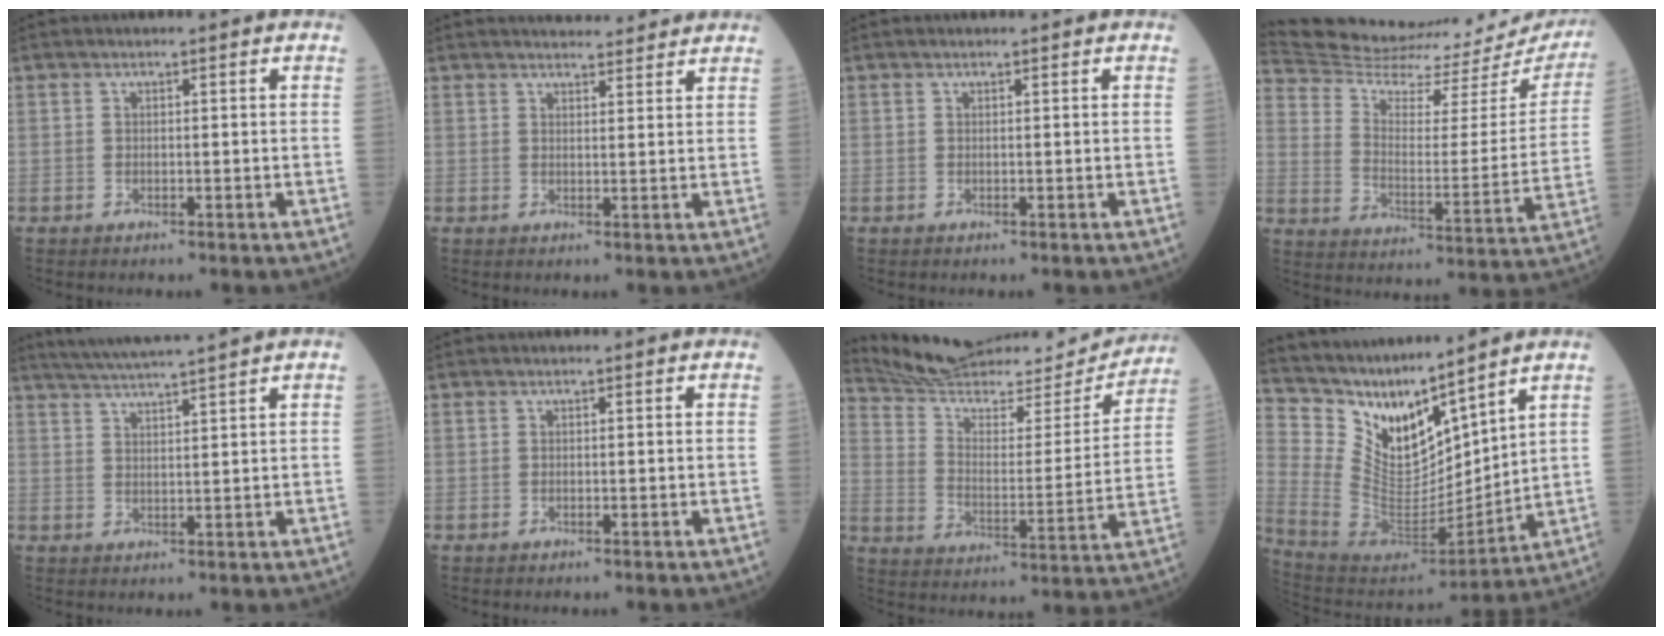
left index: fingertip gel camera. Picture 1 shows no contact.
{"total": 6.8, "force": [6.5, 1.1, 1.8], "torque": [-0.023, 0.014, 0.078]}
{"total": 0.0}
{"total": 28.0, "force": [26.7, 4.1, 7.4], "torque": [-0.137, -0.084, 0.344]}
{"total": 8.4, "force": [7.4, -1.6, 3.5], "torque": [-0.063, 0.014, 0.119]}
{"total": 0.0}
{"total": 21.9, "force": [20.9, 3.8, 5.1], "torque": [-0.085, -0.037, 0.298]}
{"total": 14.1, "force": [11.6, 3.7, 7.2], "torque": [-0.148, -0.004, 0.239]}